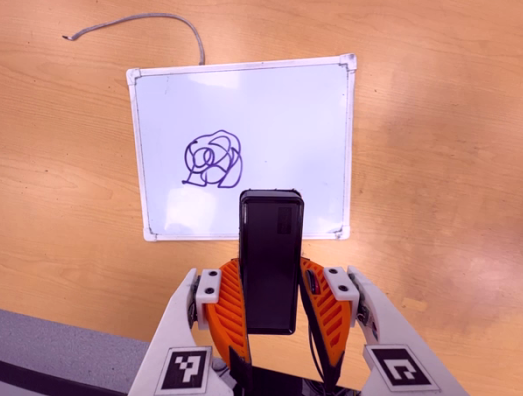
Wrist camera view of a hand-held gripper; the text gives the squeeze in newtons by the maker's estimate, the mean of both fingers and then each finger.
{"total": 4.1, "left": 2.6, "right": 5.6}